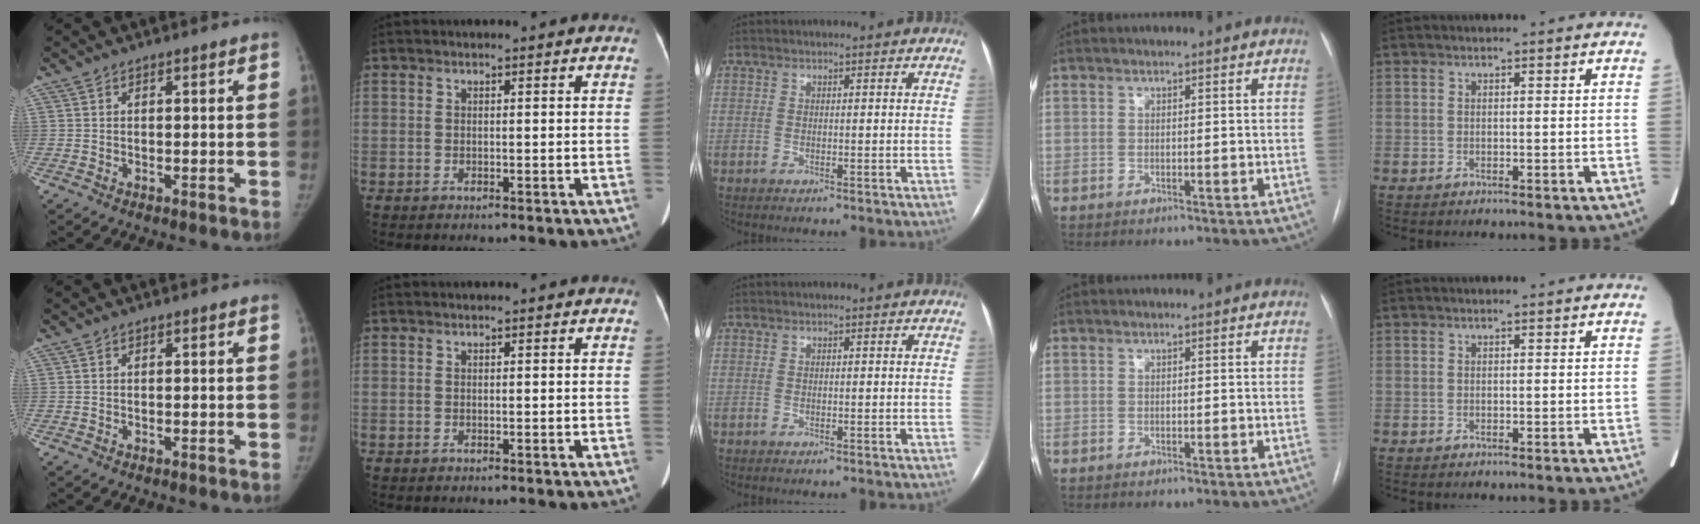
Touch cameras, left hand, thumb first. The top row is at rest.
{}